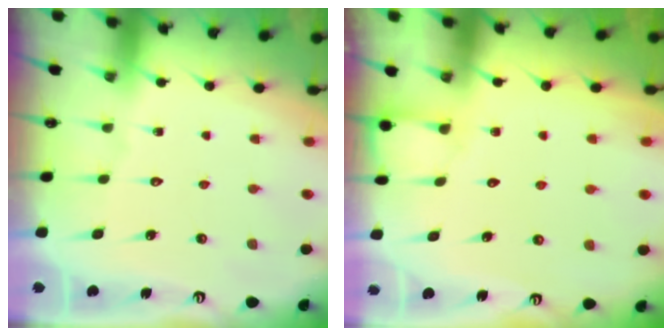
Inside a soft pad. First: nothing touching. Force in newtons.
{"total": 3.8, "press": 3.8, "slide": 0.4}